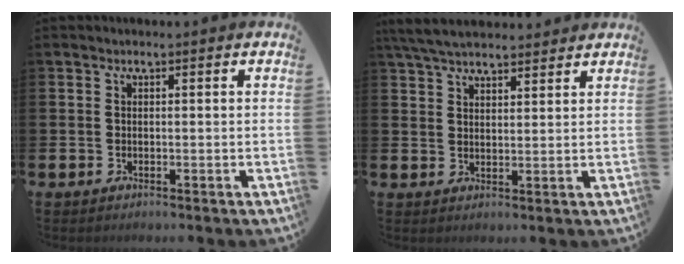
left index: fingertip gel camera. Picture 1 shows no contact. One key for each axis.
{"total": 5.2, "fx": 4.9, "fy": 1.2, "fz": 1.3, "tx": -0.041, "ty": -0.014, "tz": 0.092}